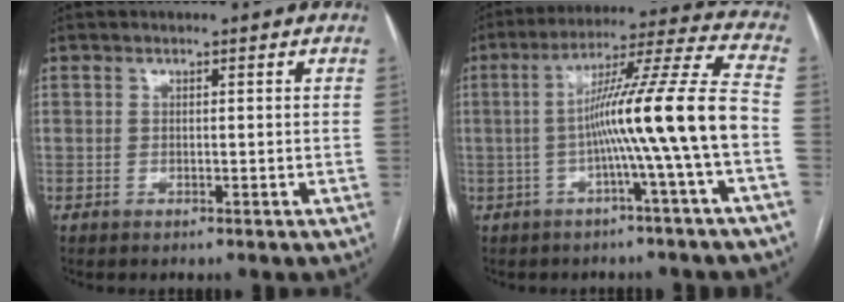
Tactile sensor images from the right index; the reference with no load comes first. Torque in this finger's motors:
{"motor_torque": [1.67, -0.47, 0.89, 0.21]}